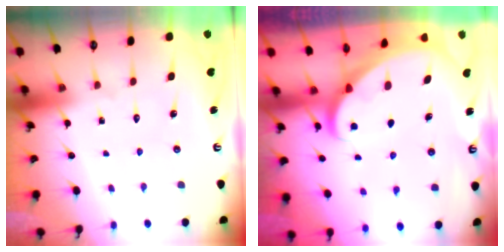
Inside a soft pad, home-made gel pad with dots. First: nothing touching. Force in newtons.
{"total": 2.5, "press": 2.5, "slide": 0.2}